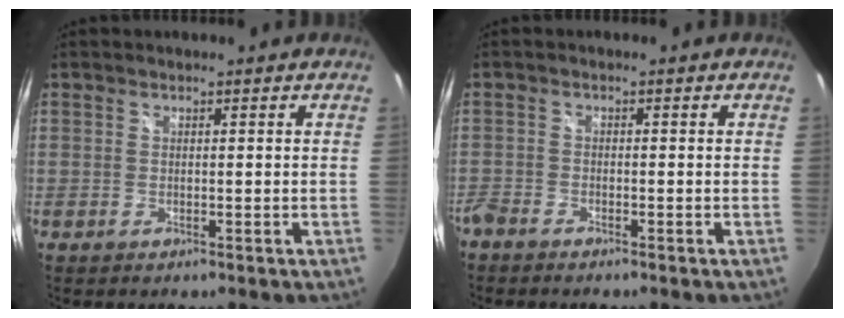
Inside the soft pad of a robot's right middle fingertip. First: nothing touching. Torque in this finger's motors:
{"motor_torque": [1.14, -0.99, 0.39, 0.21]}